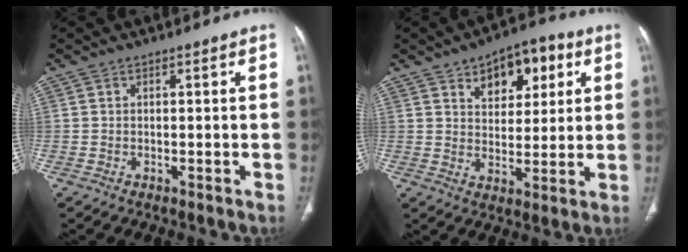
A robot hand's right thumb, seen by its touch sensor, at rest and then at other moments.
{"total": 11.5, "force": [5.4, 6.7, 7.6], "torque": [-0.067, -0.010, 0.077]}